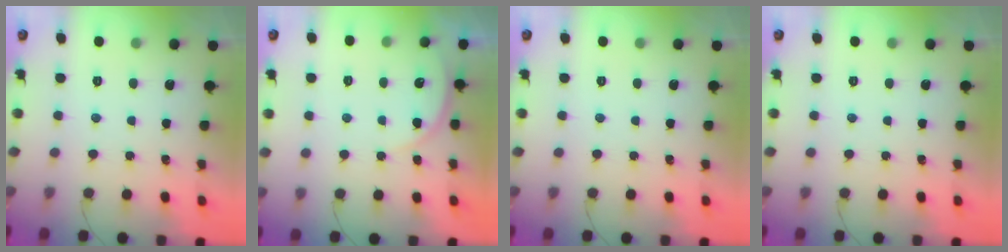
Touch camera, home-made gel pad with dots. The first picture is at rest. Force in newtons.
{"total": 4.9, "press": 4.9, "slide": 0.5}
{"total": 0.0}
{"total": 0.0}